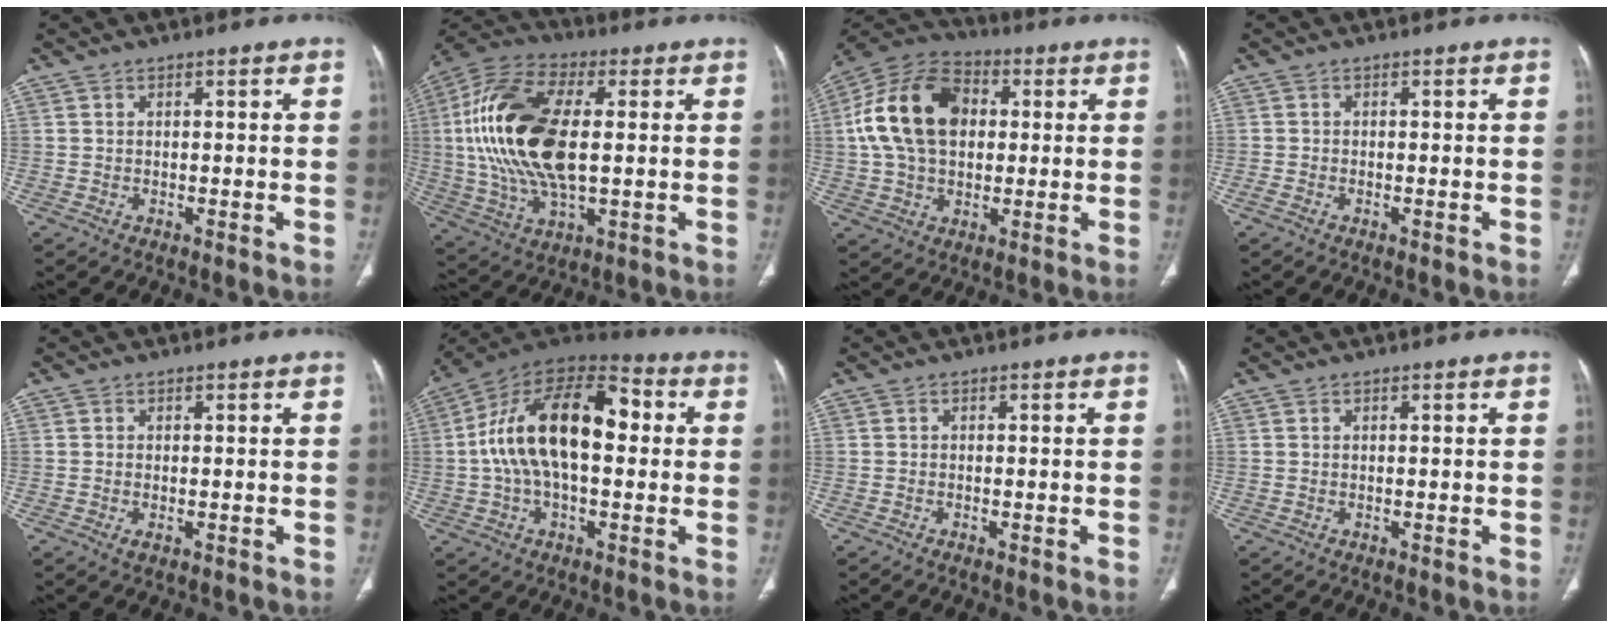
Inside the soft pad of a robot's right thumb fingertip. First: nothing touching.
{"total": 23.0, "force": [1.9, 11.3, 19.9], "torque": [-0.417, 0.003, 0.032]}
{"total": 18.7, "force": [2.7, 12.9, 13.3], "torque": [-0.234, 0.022, 0.041]}
{"total": 1.2, "force": [-0.7, 0.6, 0.8], "torque": [-0.021, 0.000, -0.013]}
{"total": 1.2, "force": [-0.4, 0.7, 0.9], "torque": [-0.022, -0.003, -0.005]}
{"total": 20.7, "force": [1.8, 11.0, 17.5], "torque": [-0.301, 0.042, 0.020]}
{"total": 0.7, "force": [-0.4, 0.2, 0.5], "torque": [-0.012, -0.001, -0.006]}
{"total": 0.0}